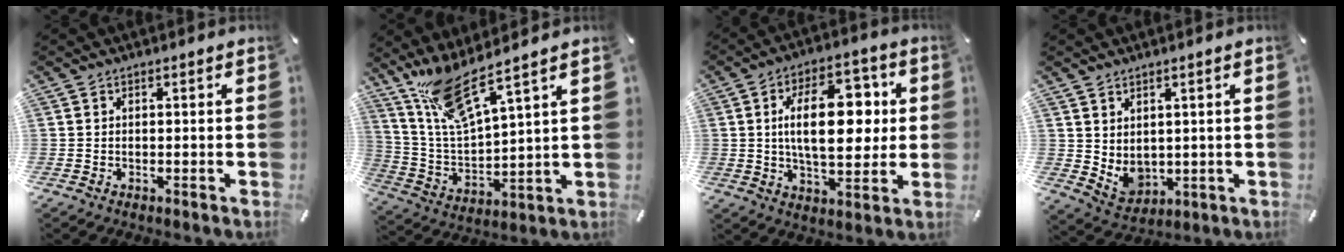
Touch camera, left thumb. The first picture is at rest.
{"total": 14.0, "force": [11.1, 2.5, 8.2], "torque": [-0.188, -0.057, 0.193]}
{"total": 17.7, "force": [2.8, 9.5, 14.8], "torque": [-0.229, 0.002, 0.040]}
{"total": 5.0, "force": [3.0, 3.8, 1.2], "torque": [-0.035, -0.025, 0.060]}